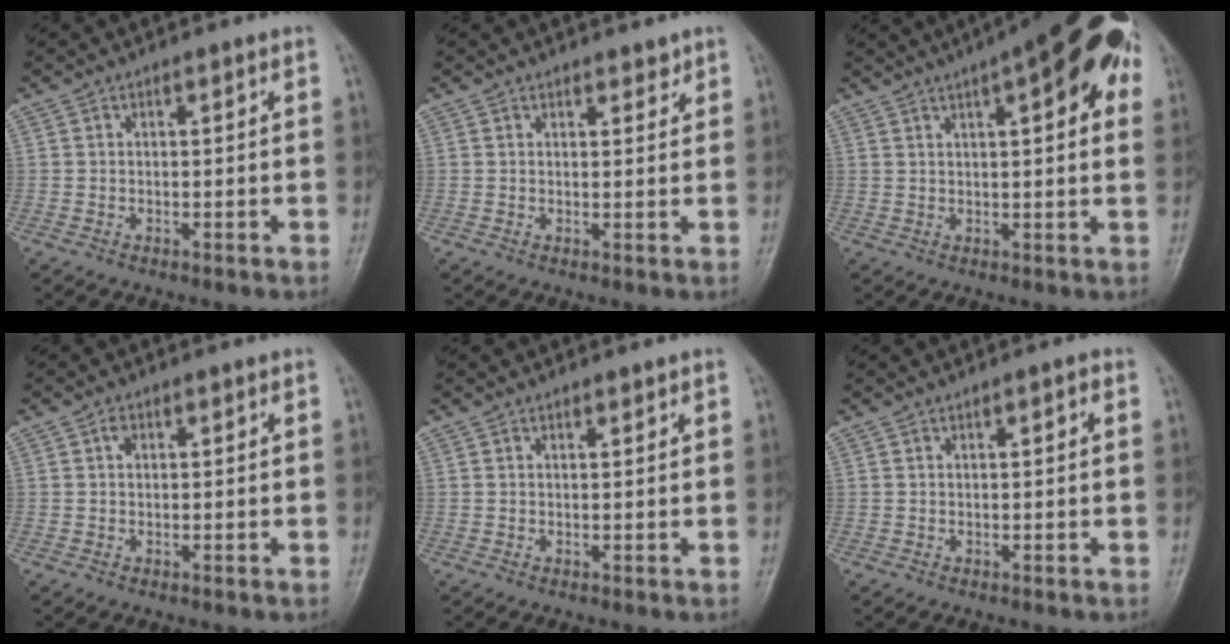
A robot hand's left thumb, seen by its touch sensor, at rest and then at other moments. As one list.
[{"total": 1.9, "force": [1.5, 1.0, 0.7], "torque": [0.008, -0.009, 0.017]}, {"total": 18.6, "force": [7.5, 5.7, 16.0], "torque": [-0.209, 0.023, 0.098]}, {"total": 1.5, "force": [0.4, 1.2, 0.9], "torque": [-0.005, 0.002, 0.003]}, {"total": 0.8, "force": [0.6, 0.4, 0.3], "torque": [0.004, -0.004, 0.006]}, {"total": 1.4, "force": [0.5, 0.6, 1.2], "torque": [-0.012, 0.002, 0.006]}]